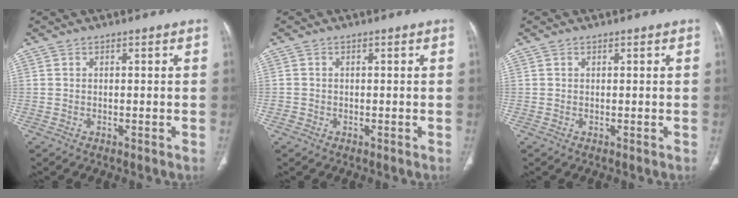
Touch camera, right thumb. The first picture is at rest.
{"total": 0.9, "force": [-0.3, 0.8, 0.1], "torque": [-0.001, 0.003, -0.006]}
{"total": 0.0}